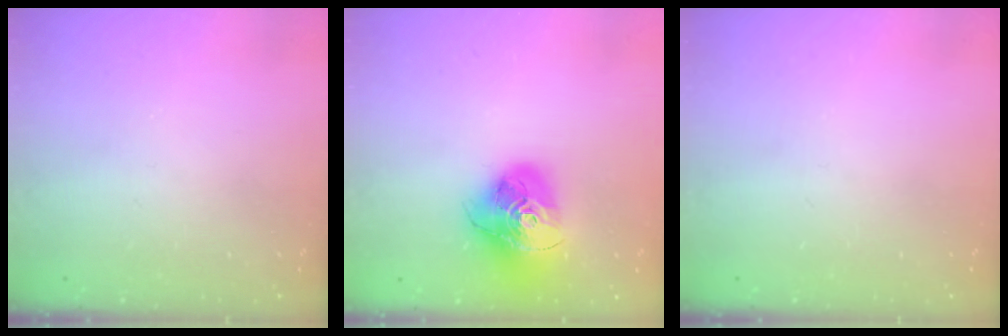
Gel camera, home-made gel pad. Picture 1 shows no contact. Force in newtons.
{"total": 18.4, "press": 18.3, "slide": 2.1}
{"total": 0.0}